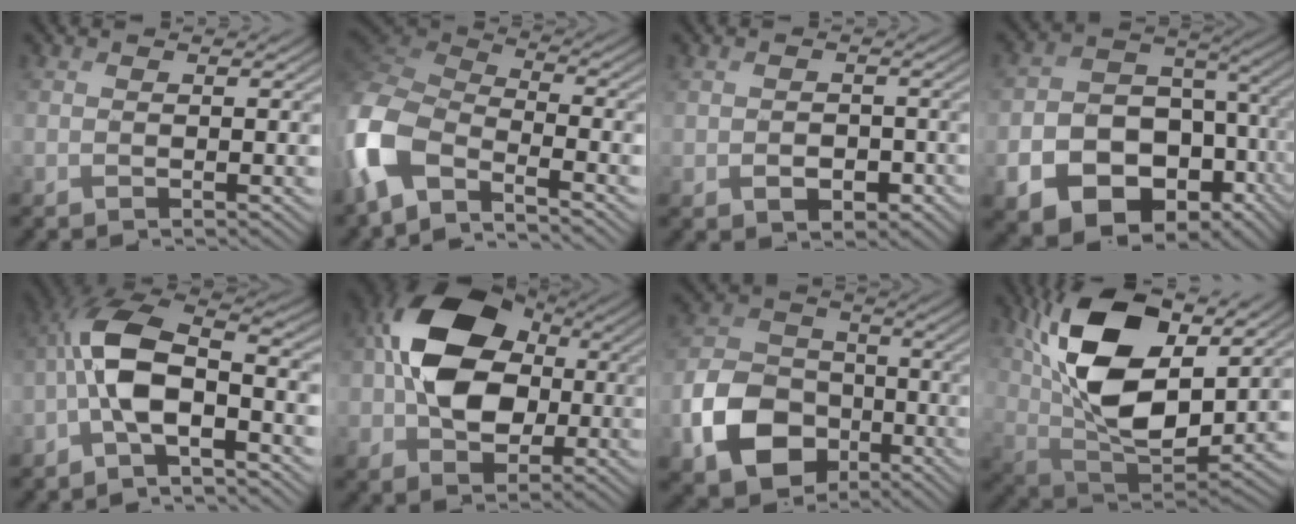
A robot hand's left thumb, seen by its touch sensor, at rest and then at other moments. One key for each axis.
{"total": 11.0, "fx": -6.7, "fy": 4.8, "fz": 7.3, "tx": -0.190, "ty": -0.016, "tz": -0.152}
{"total": 3.3, "fx": -1.0, "fy": 2.6, "fz": 1.8, "tx": -0.036, "ty": -0.014, "tz": -0.013}
{"total": 18.0, "fx": -6.6, "fy": 13.8, "fz": 9.5, "tx": -0.189, "ty": -0.047, "tz": -0.085}
{"total": 8.8, "fx": -2.6, "fy": 3.6, "fz": 7.5, "tx": -0.152, "ty": 0.017, "tz": -0.065}
{"total": 13.1, "fx": 0.5, "fy": 9.5, "fz": 9.0, "tx": -0.165, "ty": 0.018, "tz": -0.007}
{"total": 11.5, "fx": -4.7, "fy": 8.5, "fz": 6.1, "tx": -0.145, "ty": -0.018, "tz": -0.098}
{"total": 17.3, "fx": 6.5, "fy": 9.1, "fz": 13.2, "tx": -0.283, "ty": 0.008, "tz": 0.120}